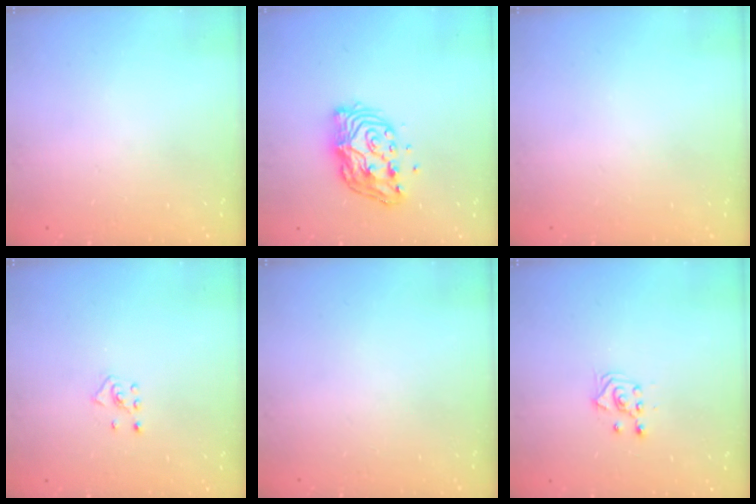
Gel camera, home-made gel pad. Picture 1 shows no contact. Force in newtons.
{"total": 13.8, "press": 13.7, "slide": 1.6}
{"total": 0.0}
{"total": 2.5, "press": 2.4, "slide": 0.7}
{"total": 0.0}
{"total": 3.1, "press": 3.0, "slide": 0.9}